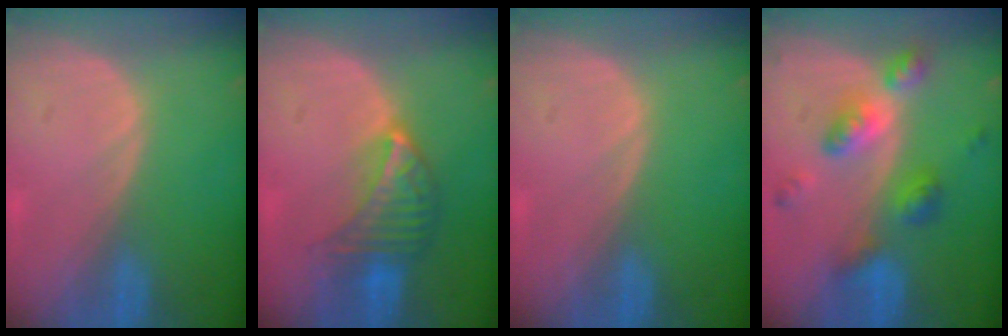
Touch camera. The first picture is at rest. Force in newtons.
{"total": 7.1, "press": 6.5, "slide": 3.0}
{"total": 0.0}
{"total": 7.2, "press": 7.2, "slide": 0.6}